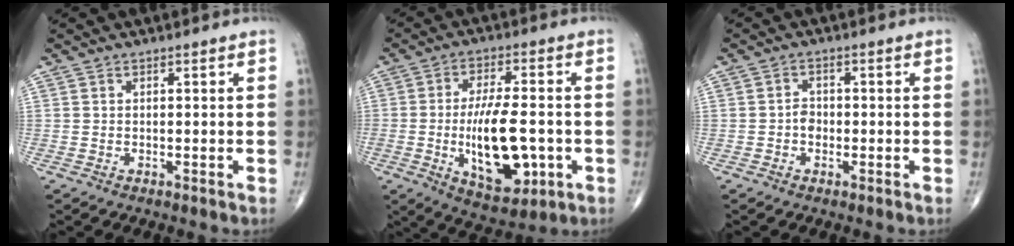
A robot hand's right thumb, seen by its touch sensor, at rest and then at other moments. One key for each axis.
{"total": 15.5, "fx": -2.9, "fy": 6.8, "fz": 13.6, "tx": -0.214, "ty": 0.008, "tz": -0.033}
{"total": 2.2, "fx": -0.6, "fy": 1.8, "fz": 1.2, "tx": -0.006, "ty": 0.007, "tz": -0.016}